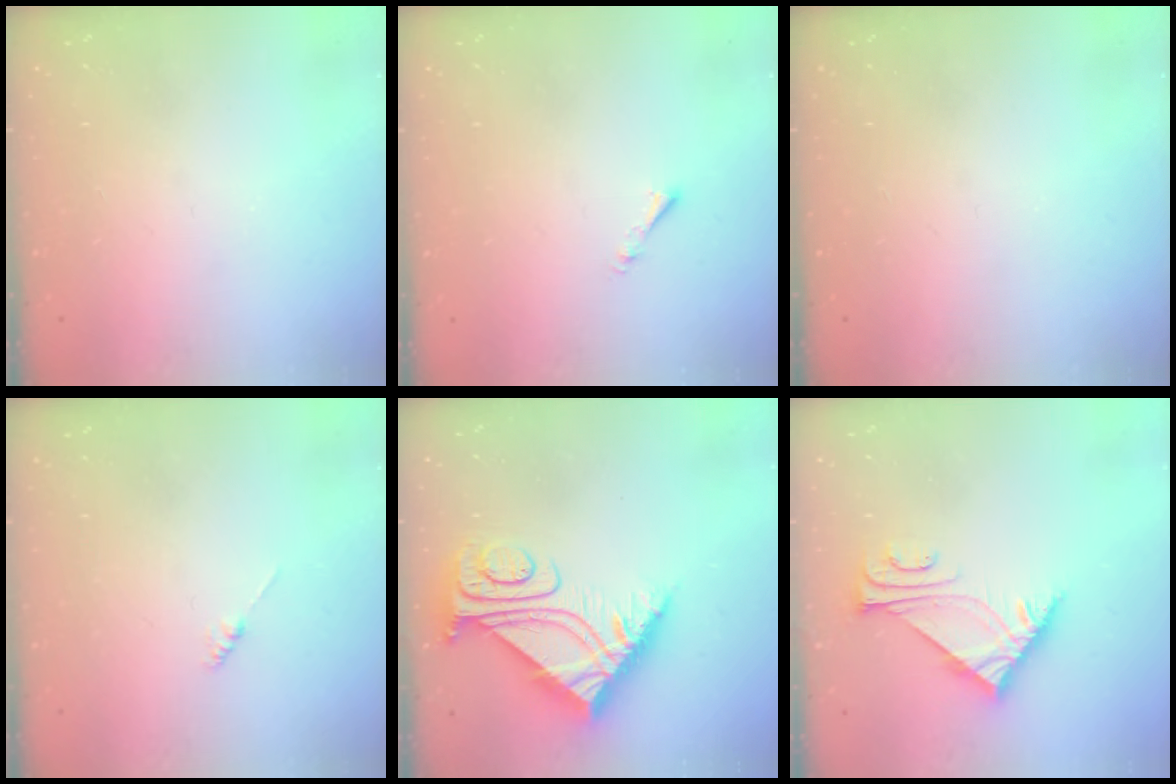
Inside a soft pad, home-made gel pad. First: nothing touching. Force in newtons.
{"total": 0.8, "press": 0.7, "slide": 0.3}
{"total": 0.0}
{"total": 0.0}
{"total": 10.2, "press": 10.1, "slide": 0.8}
{"total": 5.7, "press": 5.6, "slide": 0.7}